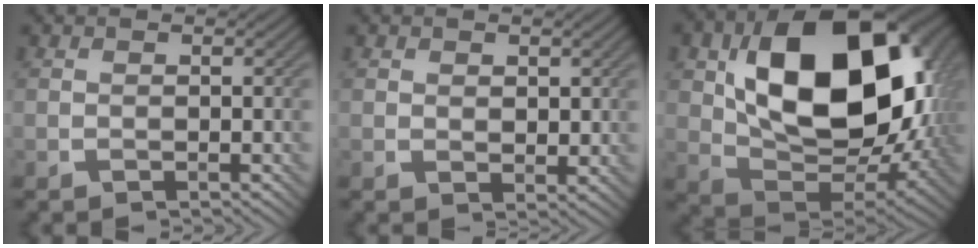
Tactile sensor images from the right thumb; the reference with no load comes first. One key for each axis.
{"total": 1.8, "fx": 0.9, "fy": 1.4, "fz": 0.8, "tx": -0.018, "ty": -0.007, "tz": 0.017}
{"total": 18.3, "fx": 4.2, "fy": 11.9, "fz": 13.3, "tx": -0.224, "ty": -0.012, "tz": 0.087}